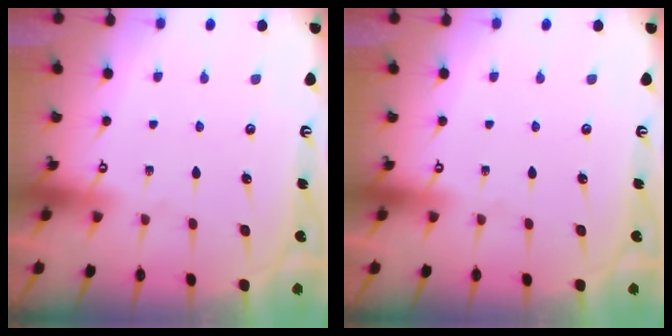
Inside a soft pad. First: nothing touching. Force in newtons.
{"total": 0.0}